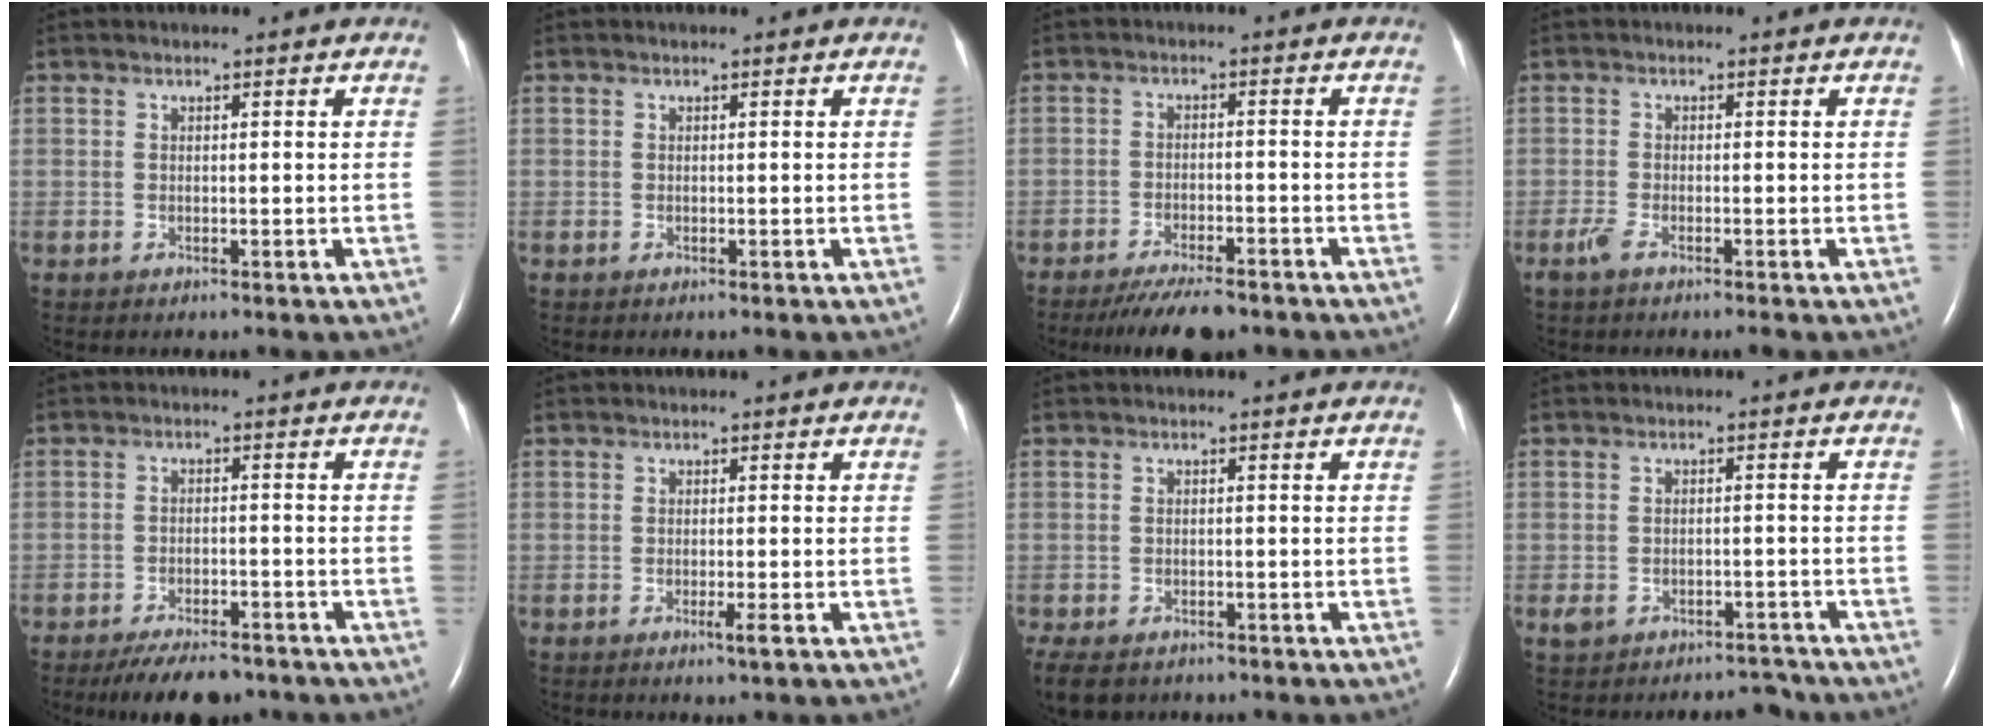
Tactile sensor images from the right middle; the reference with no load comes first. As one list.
[{"total": 0.0}, {"total": 7.7, "force": [-6.4, 1.7, 3.9], "torque": [-0.063, -0.015, -0.104]}, {"total": 1.9, "force": [-1.4, 0.0, 1.3], "torque": [-0.038, -0.006, -0.033]}, {"total": 7.7, "force": [-6.3, 2.7, 3.6], "torque": [-0.055, -0.006, -0.098]}, {"total": 1.4, "force": [-0.7, -0.2, 1.2], "torque": [-0.025, -0.004, -0.012]}, {"total": 9.0, "force": [-5.9, 5.6, 4.0], "torque": [-0.098, -0.016, -0.080]}, {"total": 4.0, "force": [-3.3, 2.0, 1.0], "torque": [-0.025, 0.015, -0.046]}]